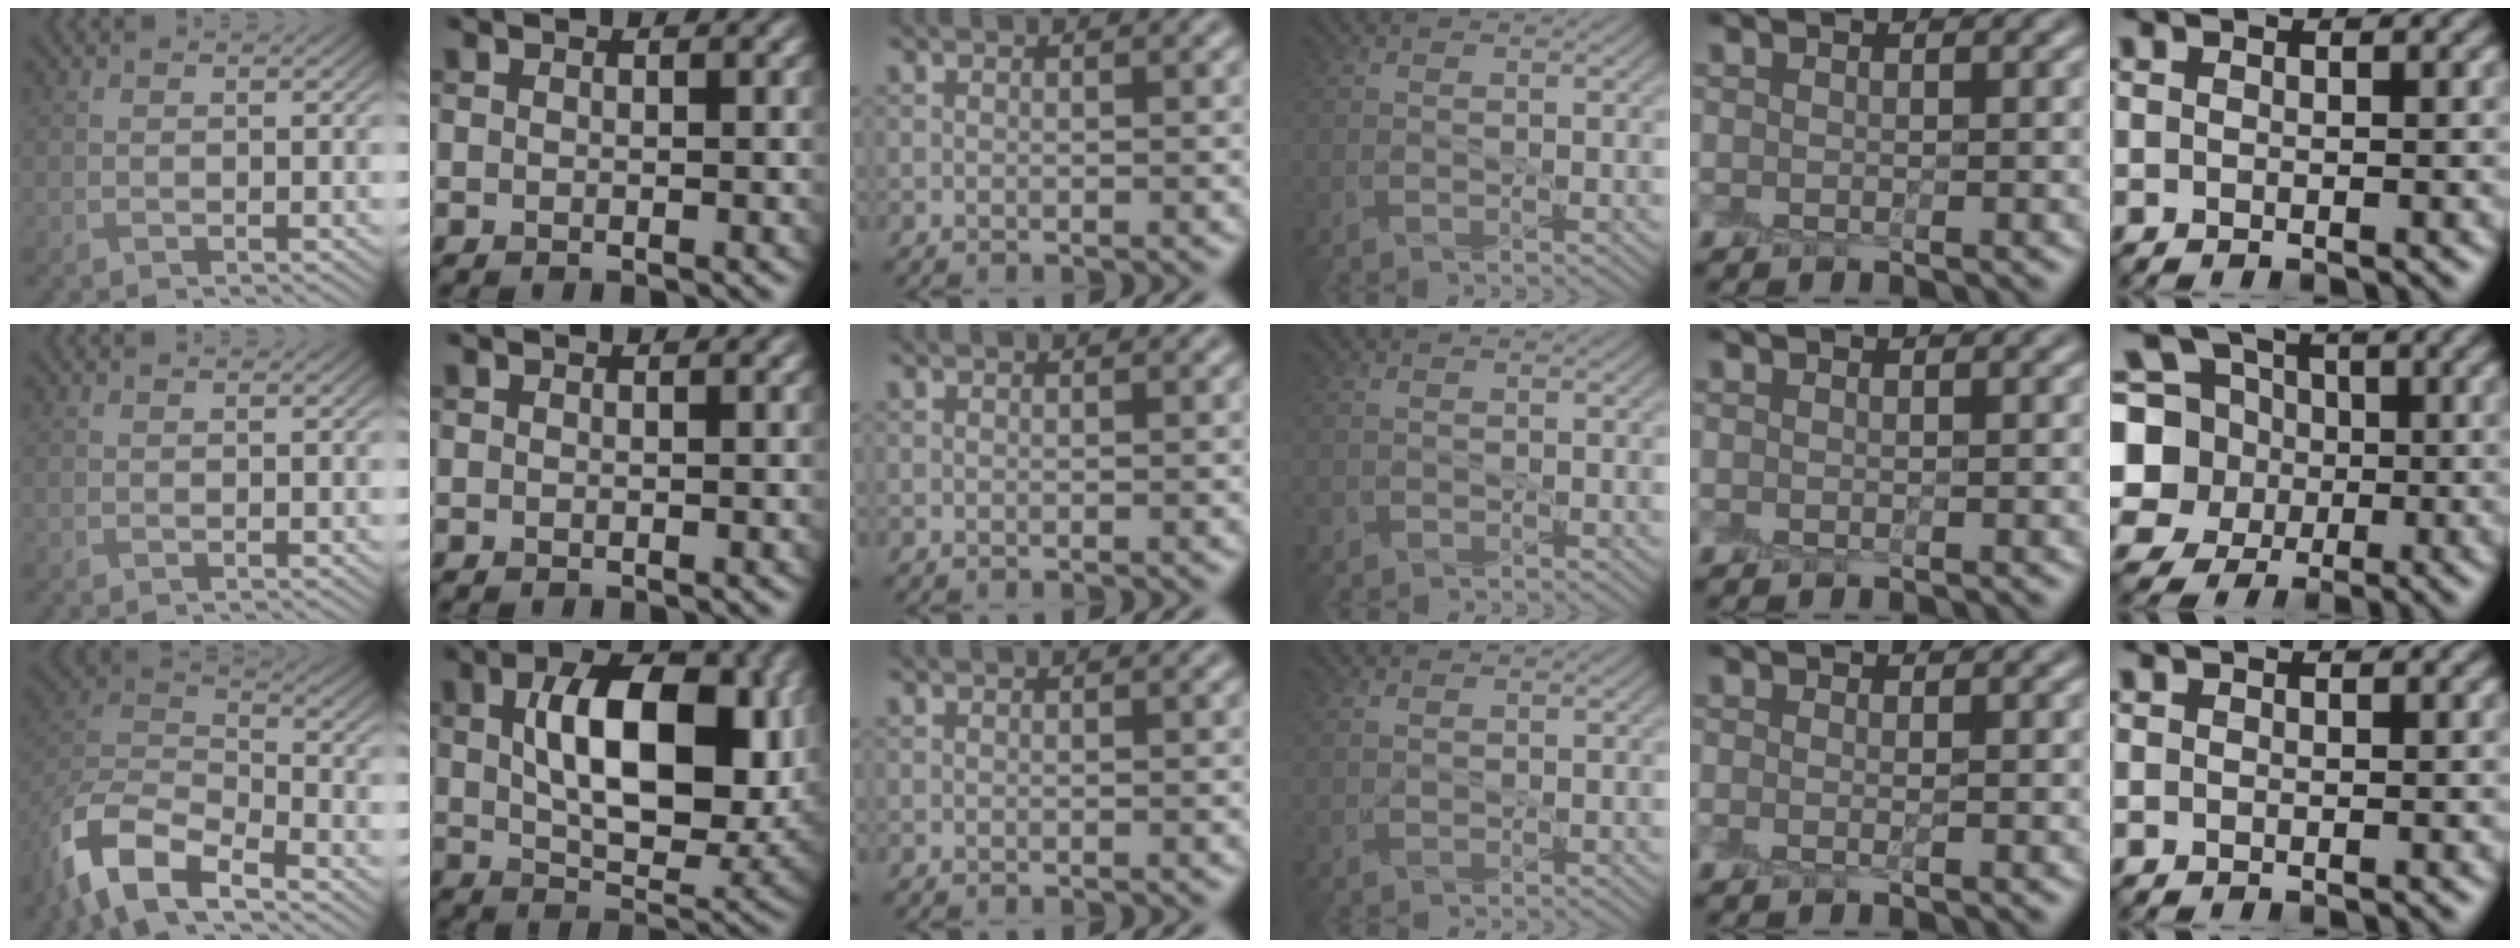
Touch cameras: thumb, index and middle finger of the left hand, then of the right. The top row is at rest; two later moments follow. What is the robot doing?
{"motion": "peel", "object": "shipping label"}